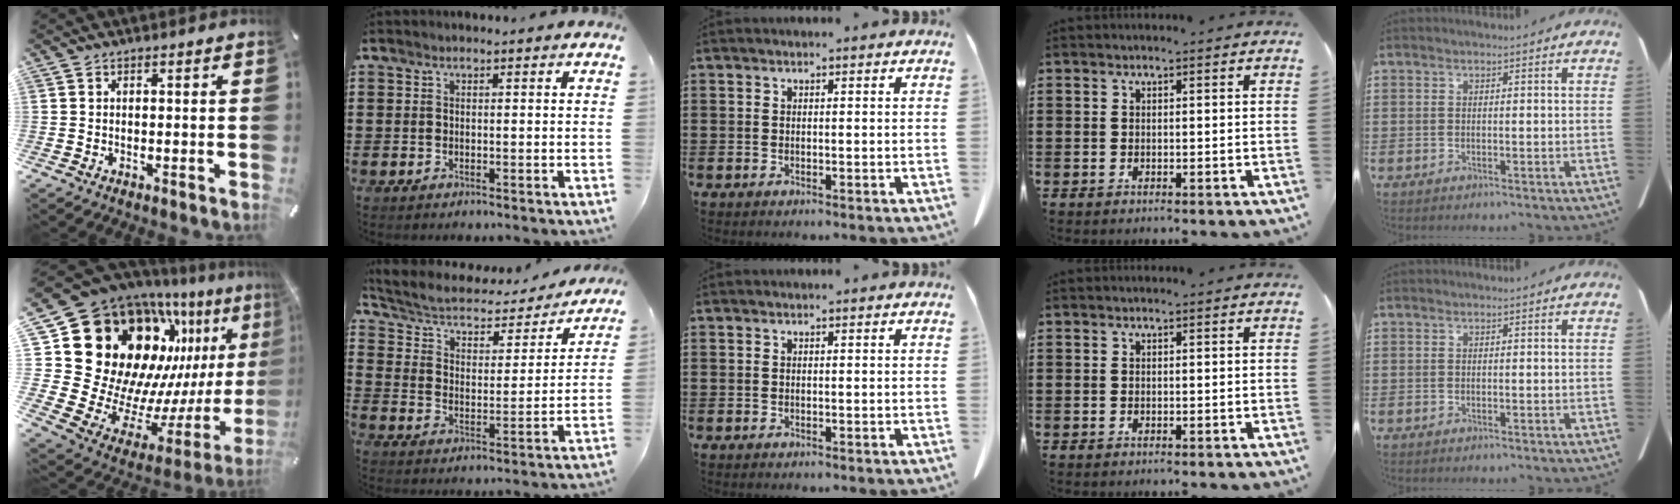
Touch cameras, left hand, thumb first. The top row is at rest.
{"thumb": {"total": 26.4, "force": [11.3, 19.5, 13.6], "torque": [-0.186, -0.160, 0.265]}, "index": {"total": 4.8, "force": [3.9, 1.9, 2.1], "torque": [-0.062, -0.030, 0.060]}}